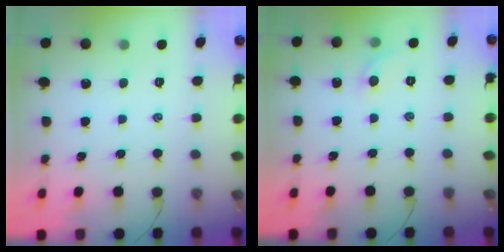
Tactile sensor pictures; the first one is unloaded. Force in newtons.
{"total": 4.2, "press": 3.9, "slide": 1.4}